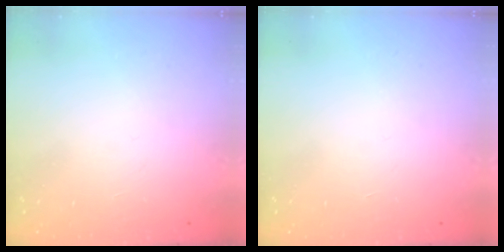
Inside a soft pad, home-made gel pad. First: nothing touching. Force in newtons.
{"total": 0.0}